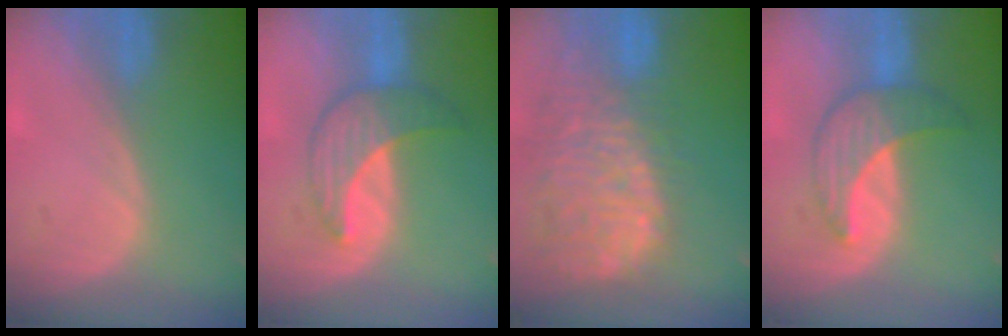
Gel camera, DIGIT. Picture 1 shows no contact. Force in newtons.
{"total": 7.0, "press": 6.9, "slide": 1.5}
{"total": 14.2, "press": 11.7, "slide": 8.0}
{"total": 7.0, "press": 6.9, "slide": 1.5}